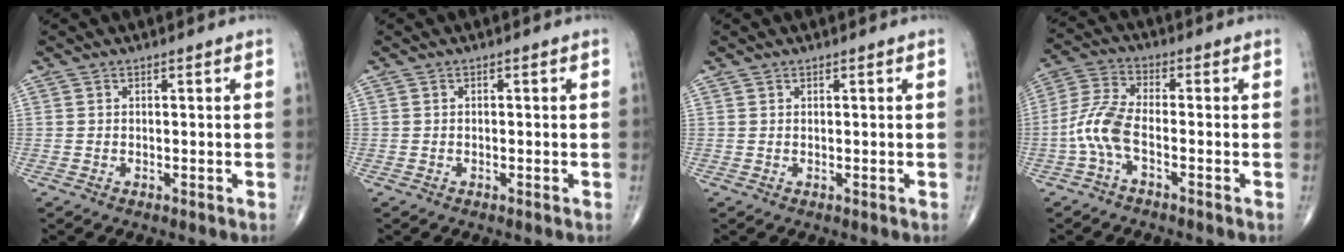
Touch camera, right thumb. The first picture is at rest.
{"total": 0.0}
{"total": 0.0}
{"total": 7.3, "force": [-2.5, 2.7, 6.3], "torque": [-0.154, 0.023, -0.058]}